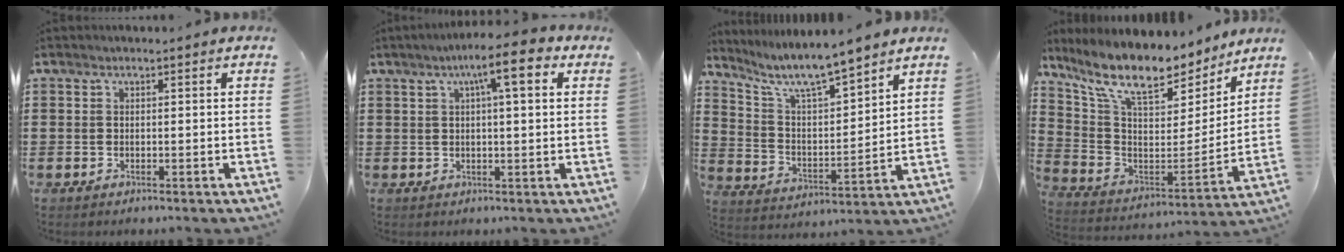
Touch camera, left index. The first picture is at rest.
{"total": 7.5, "force": [3.5, 1.2, 6.5], "torque": [-0.103, -0.001, 0.049]}
{"total": 7.6, "force": [6.7, 0.7, 3.5], "torque": [-0.096, -0.043, 0.113]}
{"total": 12.0, "force": [9.5, 3.3, 6.6], "torque": [-0.163, -0.061, 0.163]}